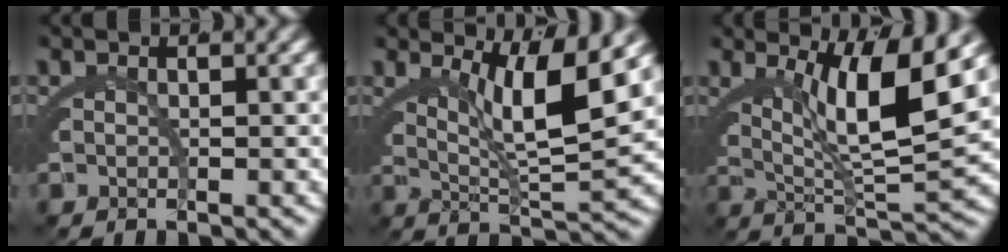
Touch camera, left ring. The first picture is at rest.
{"total": 6.8, "force": [2.9, 1.2, 6.1], "torque": [-0.096, -0.003, 0.050]}
{"total": 8.5, "force": [2.8, 2.3, 7.7], "torque": [-0.126, -0.002, 0.048]}